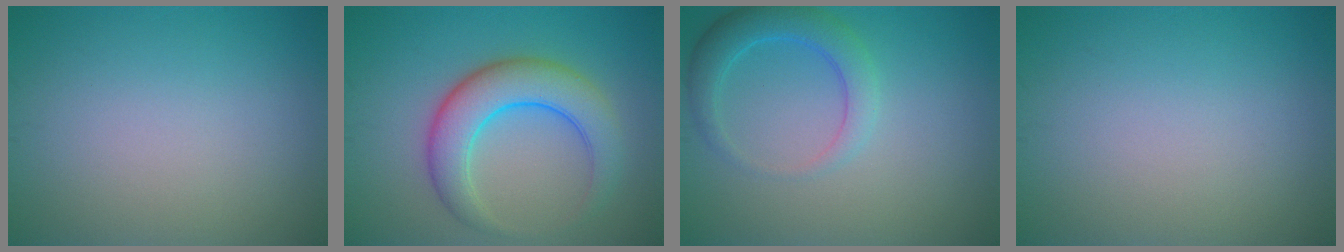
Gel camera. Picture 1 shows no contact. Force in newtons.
{"total": 6.2, "press": 6.2, "slide": 0.2}
{"total": 3.4, "press": 3.4, "slide": 0.2}
{"total": 0.0}